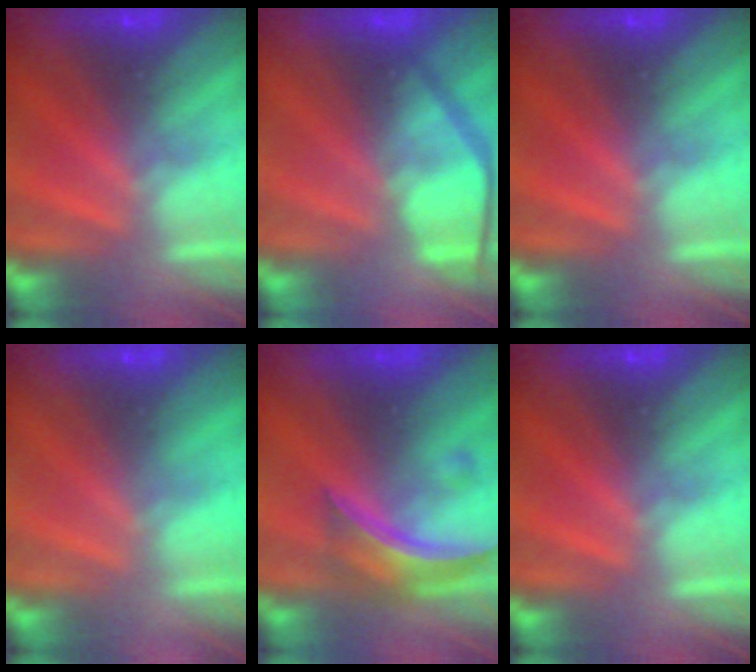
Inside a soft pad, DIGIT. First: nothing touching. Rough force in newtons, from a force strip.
{"total": 4.6}
{"total": 0.0}
{"total": 2.4}
{"total": 12.7}
{"total": 0.0}